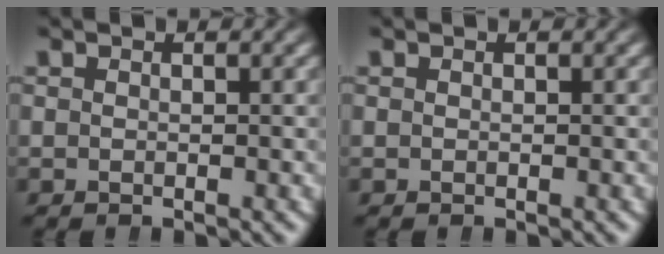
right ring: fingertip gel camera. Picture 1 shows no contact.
{"total": 0.0}